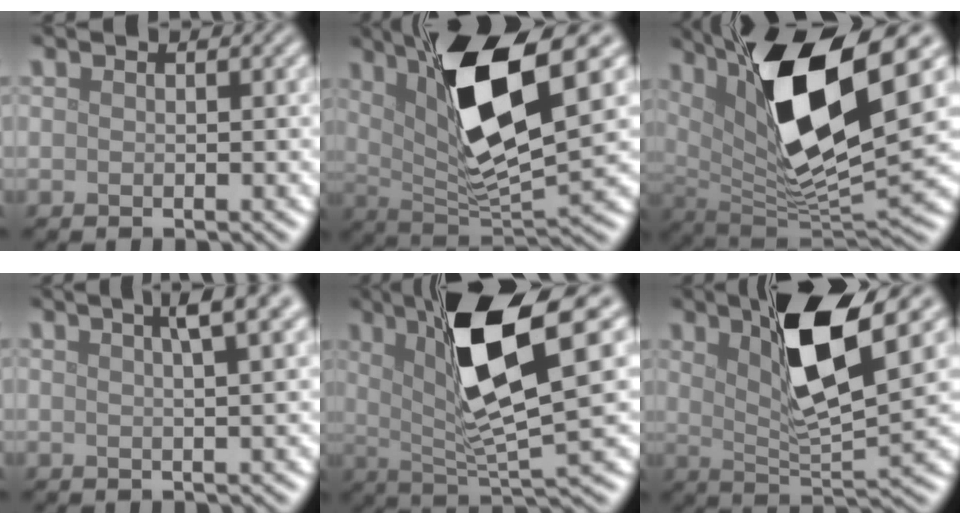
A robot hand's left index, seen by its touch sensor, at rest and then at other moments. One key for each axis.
{"total": 10.5, "fx": 4.0, "fy": 2.9, "fz": 9.3, "tx": -0.167, "ty": -0.009, "tz": 0.074}
{"total": 14.4, "fx": 5.3, "fy": 4.6, "fz": 12.6, "tx": -0.222, "ty": -0.004, "tz": 0.098}
{"total": 4.7, "fx": 2.7, "fy": 1.1, "fz": 3.8, "tx": -0.035, "ty": 0.022, "tz": 0.020}
{"total": 10.1, "fx": 3.6, "fy": 2.2, "fz": 9.2, "tx": -0.154, "ty": -0.005, "tz": 0.065}
{"total": 8.4, "fx": 3.8, "fy": 2.1, "fz": 7.3, "tx": -0.130, "ty": 0.000, "tz": 0.063}